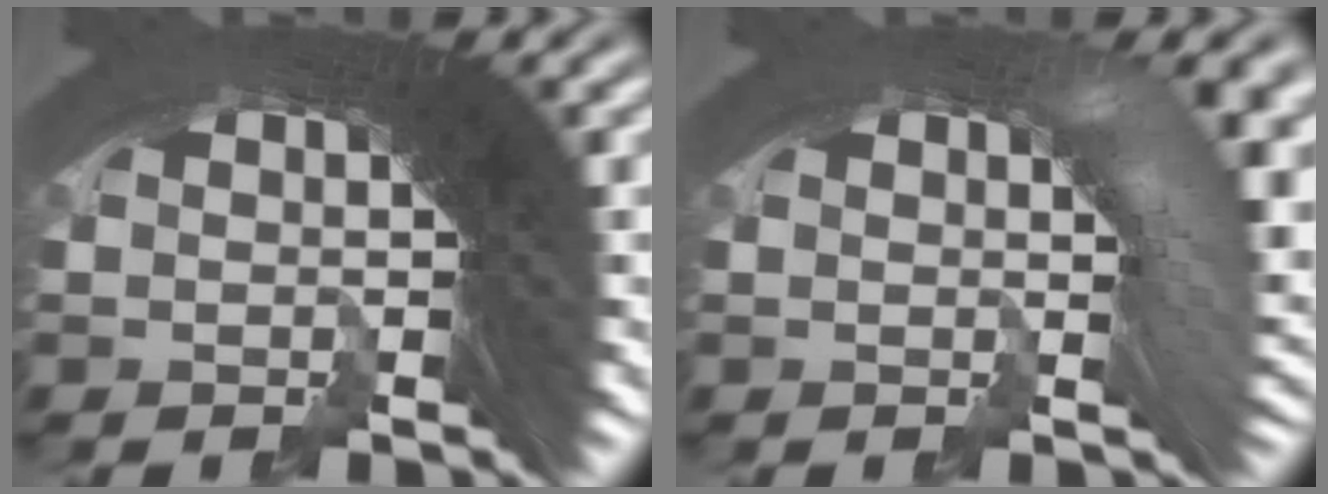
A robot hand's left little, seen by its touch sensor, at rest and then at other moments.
{"total": 4.8, "force": [0.2, 1.7, 4.5], "torque": [-0.035, 0.017, -0.006]}